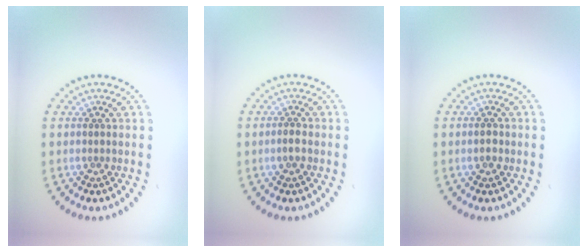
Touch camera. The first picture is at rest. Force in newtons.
{"total": 1.1, "press": 1.1, "slide": 0.4}
{"total": 1.0, "press": 1.0, "slide": 0.1}